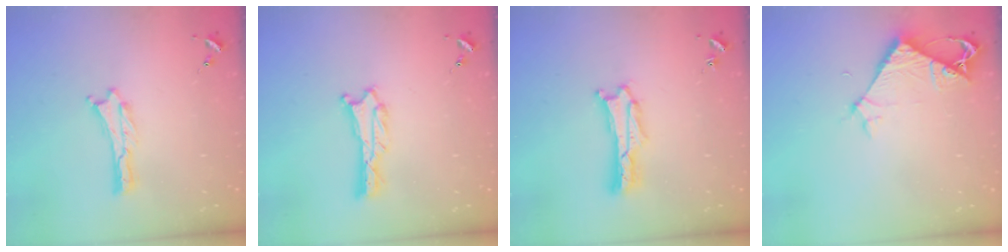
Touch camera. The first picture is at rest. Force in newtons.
{"total": 0.9, "press": 0.9, "slide": 0.1}
{"total": 1.7, "press": 1.7, "slide": 0.3}
{"total": 5.9, "press": 5.8, "slide": 0.5}